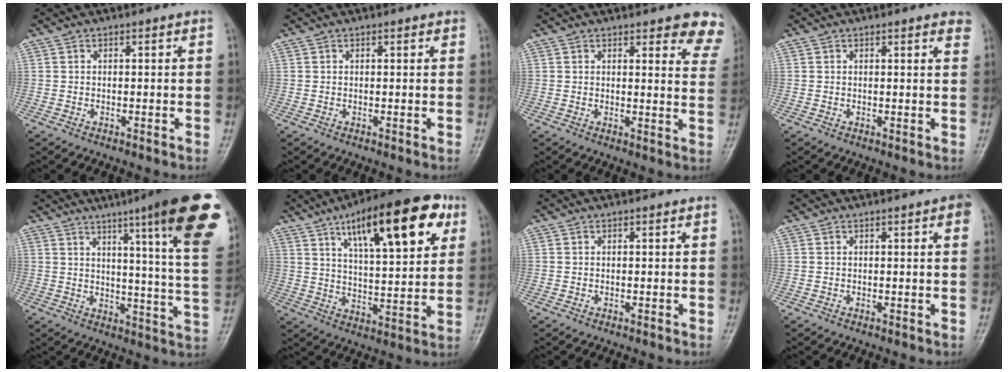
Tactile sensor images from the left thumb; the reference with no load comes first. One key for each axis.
{"total": 0.8, "fx": 0.5, "fy": 0.3, "fz": 0.5, "tx": -0.008, "ty": -0.002, "tz": 0.005}
{"total": 9.0, "fx": 7.6, "fy": 2.7, "fz": 3.8, "tx": -0.001, "ty": -0.039, "tz": 0.062}
{"total": 3.1, "fx": 2.5, "fy": 0.8, "fz": 1.7, "tx": -0.009, "ty": -0.005, "tz": 0.023}
{"total": 24.5, "fx": 13.7, "fy": 2.1, "fz": 20.2, "tx": -0.231, "ty": -0.057, "tz": 0.168}
{"total": 21.2, "fx": 10.2, "fy": 7.0, "fz": 17.3, "tx": -0.228, "ty": -0.020, "tz": 0.156}
{"total": 0.0}
{"total": 2.5, "fx": 1.1, "fy": 0.5, "fz": 2.2, "tx": -0.023, "ty": 0.001, "tz": 0.009}